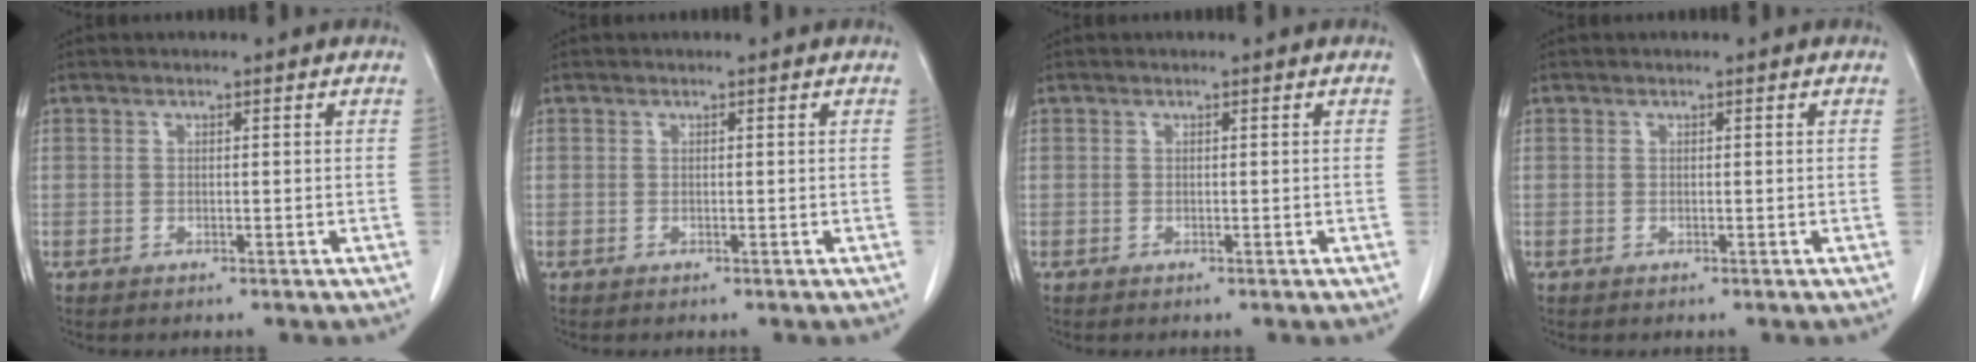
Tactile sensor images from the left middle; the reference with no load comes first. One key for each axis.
{"total": 0.0}
{"total": 0.0}
{"total": 0.0}